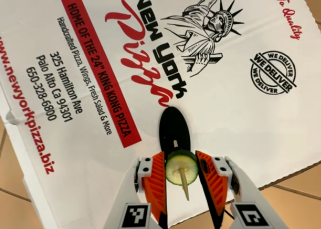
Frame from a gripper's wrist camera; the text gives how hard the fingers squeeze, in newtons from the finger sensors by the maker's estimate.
{"total": 8.2, "left": 8.6, "right": 7.8}